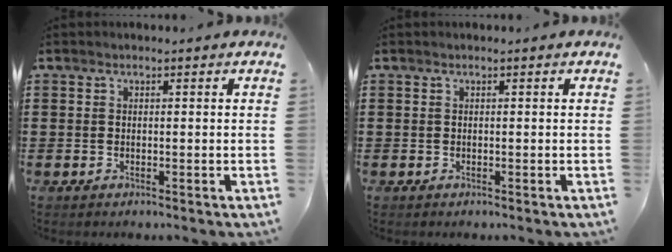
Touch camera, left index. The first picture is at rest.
{"total": 0.0}